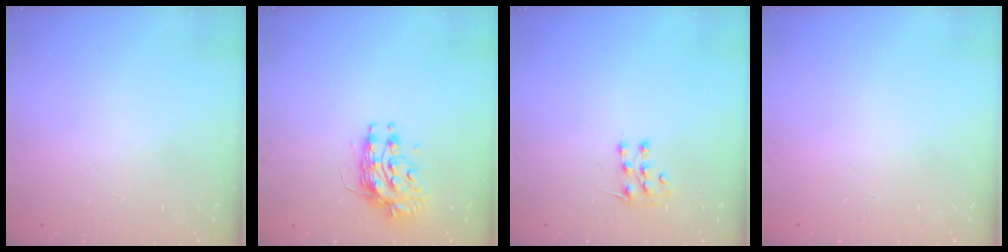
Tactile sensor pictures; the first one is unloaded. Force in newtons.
{"total": 9.2, "press": 9.2, "slide": 0.7}
{"total": 6.7, "press": 6.5, "slide": 1.4}
{"total": 0.0}